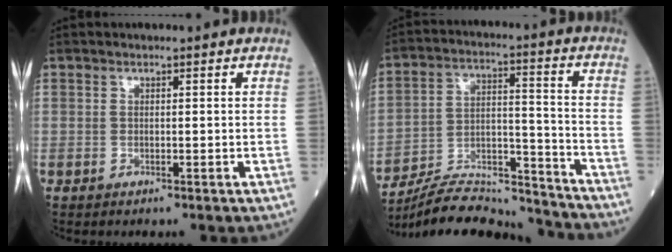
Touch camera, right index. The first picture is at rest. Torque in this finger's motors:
{"motor_torque": [0.72, -1.39, 0.47, 0.10]}